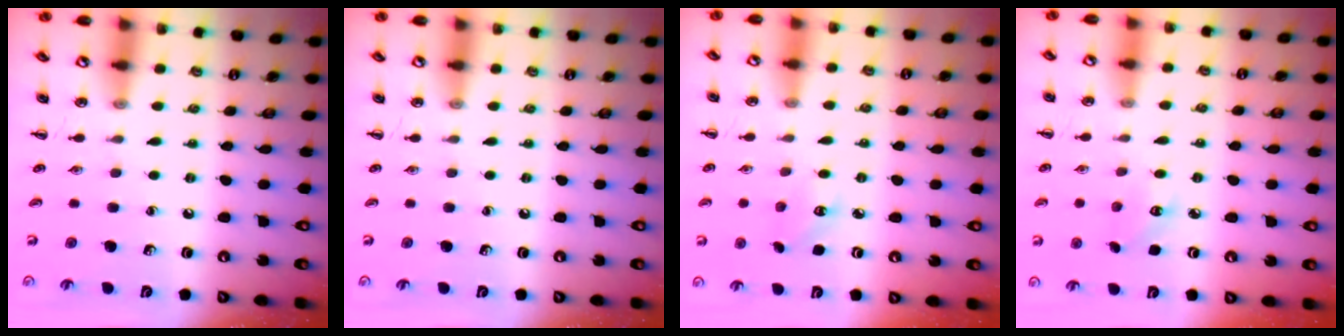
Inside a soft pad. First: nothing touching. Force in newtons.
{"total": 0.0}
{"total": 3.2, "press": 3.1, "slide": 0.9}
{"total": 3.6, "press": 3.5, "slide": 0.9}